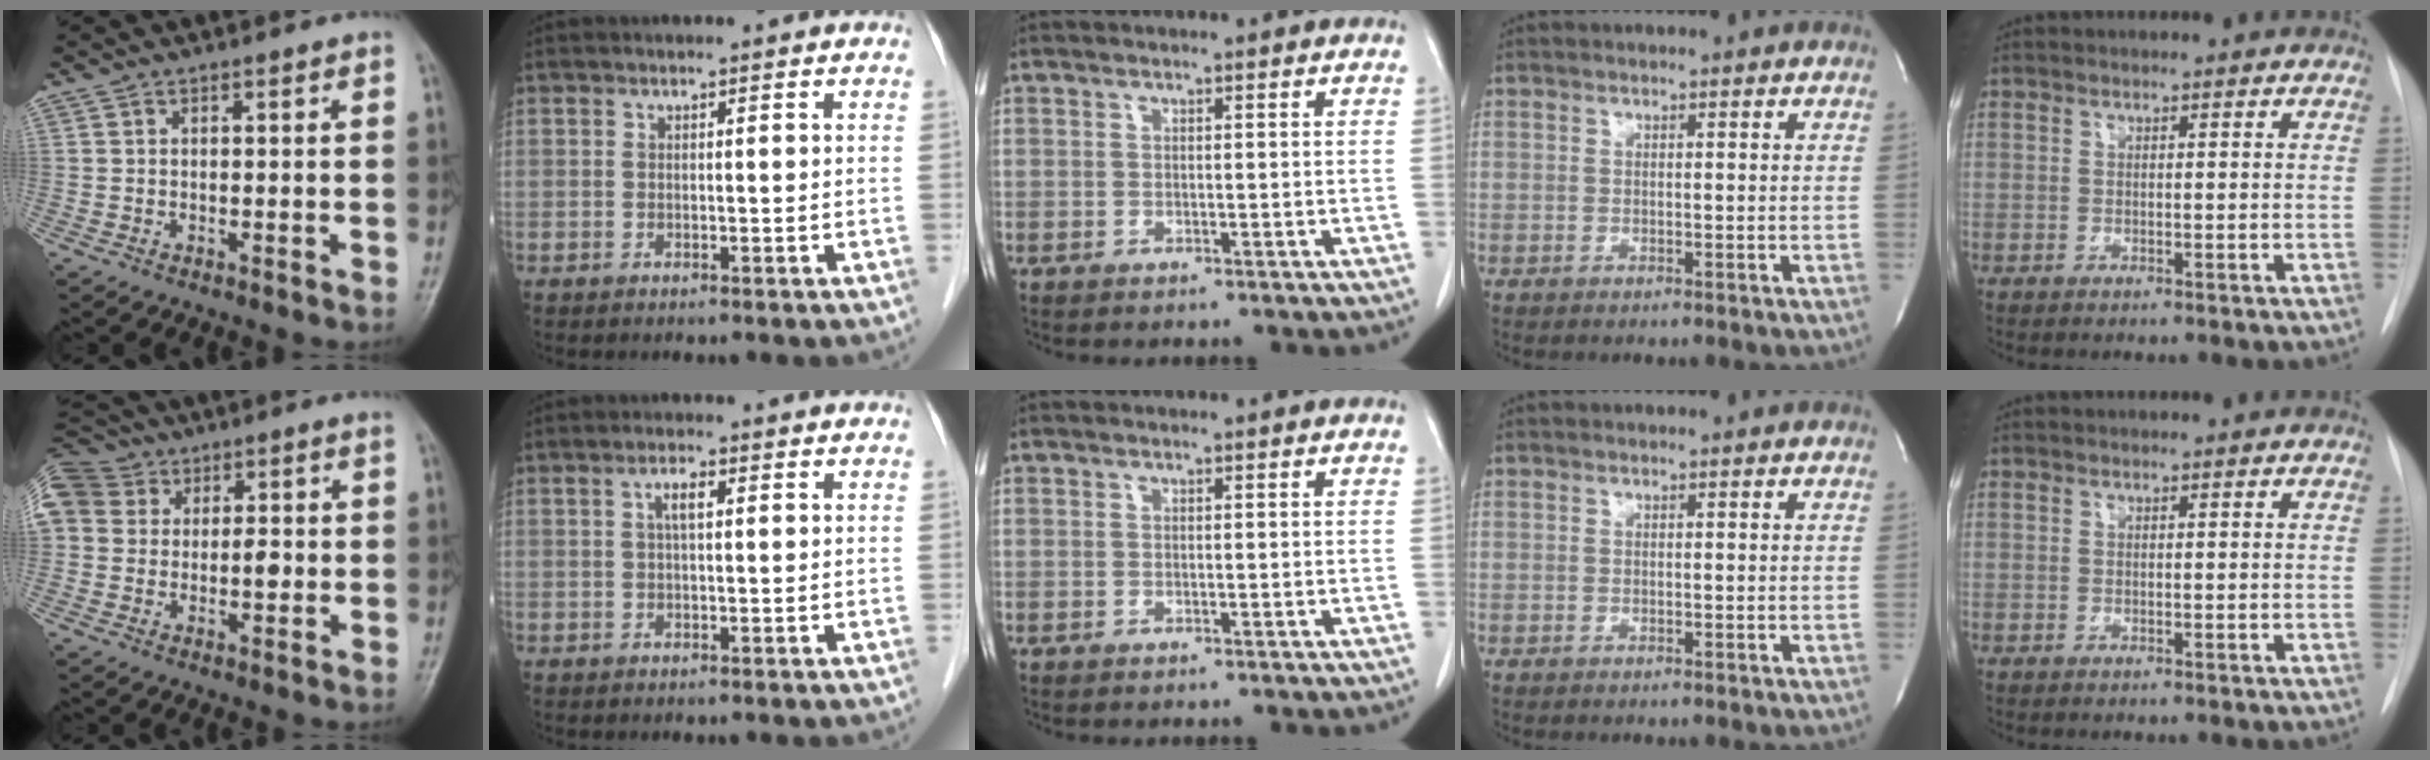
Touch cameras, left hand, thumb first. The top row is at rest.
{"thumb": {"total": 15.1, "force": [2.1, 12.0, 9.0], "torque": [-0.171, 0.026, 0.033]}, "index": {"total": 2.4, "force": [0.6, 0.7, 2.2], "torque": [-0.043, 0.009, 0.012]}}